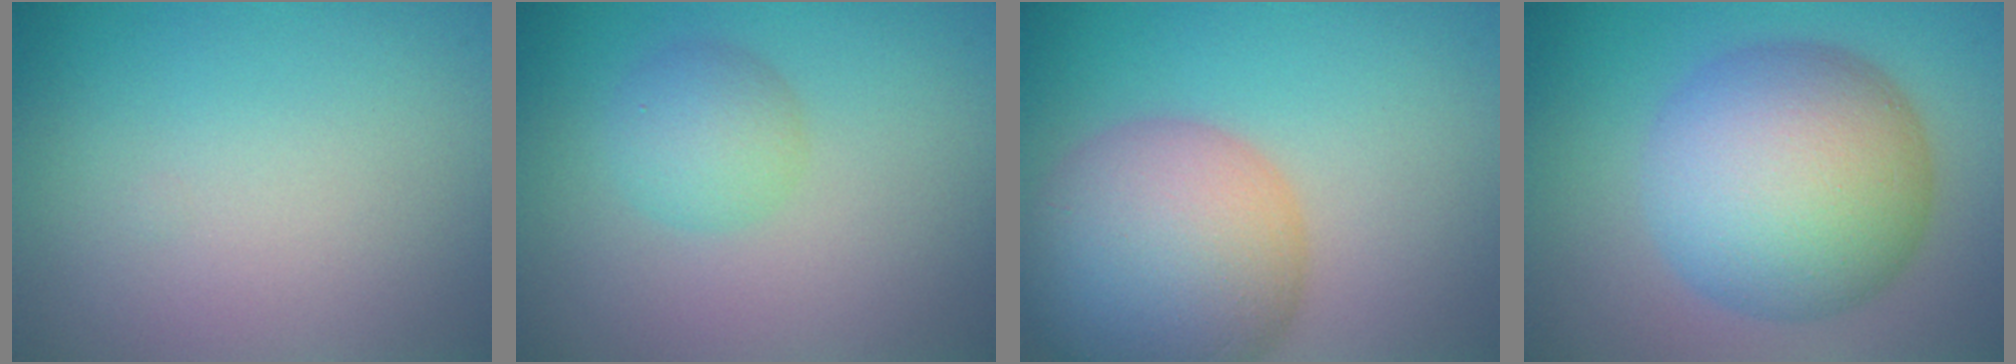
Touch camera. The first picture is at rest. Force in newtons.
{"total": 2.7, "press": 2.7, "slide": 0.1}
{"total": 10.4, "press": 10.4, "slide": 0.6}
{"total": 11.8, "press": 11.8, "slide": 0.2}